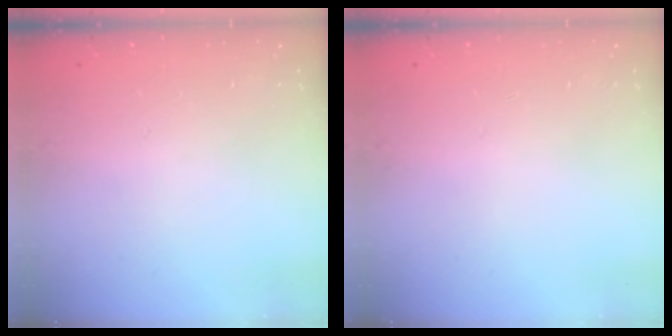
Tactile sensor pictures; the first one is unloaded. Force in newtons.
{"total": 0.0}